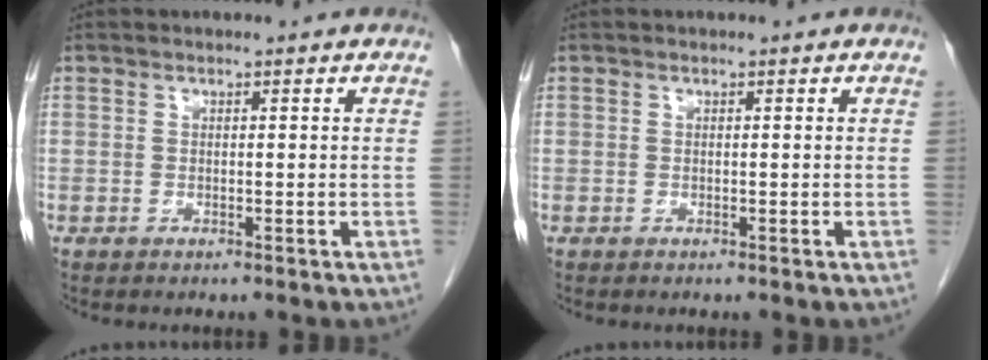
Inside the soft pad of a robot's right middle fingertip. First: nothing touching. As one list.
[{"total": 0.0}]